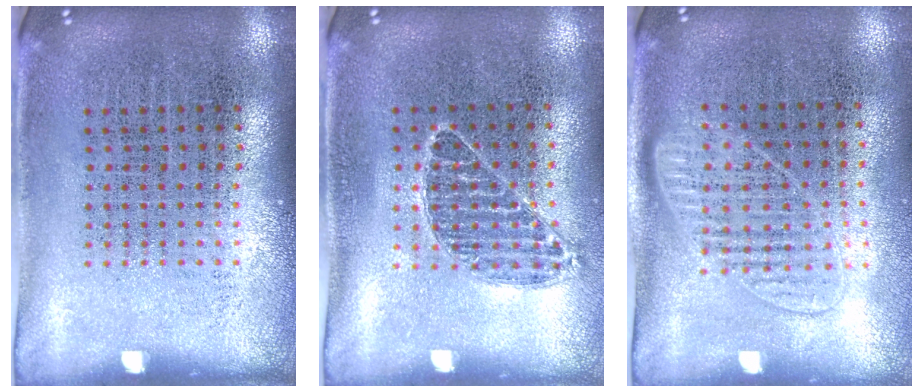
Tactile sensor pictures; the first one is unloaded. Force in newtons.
{"total": 0.6, "press": 0.6, "slide": 0.1}
{"total": 1.3, "press": 1.2, "slide": 0.6}